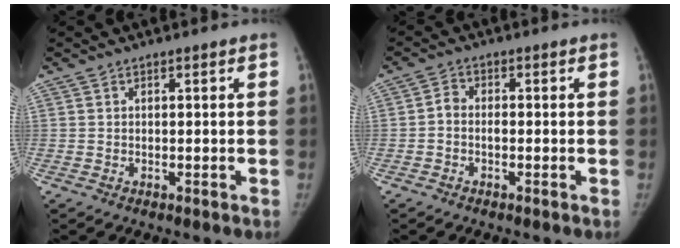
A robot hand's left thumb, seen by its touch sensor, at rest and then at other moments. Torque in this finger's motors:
{"motor_torque": [-0.27, 0.38, -0.16, 0.10, 0.02]}